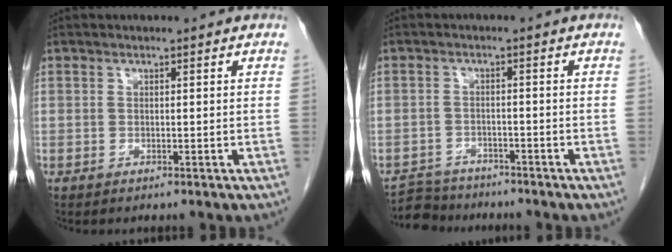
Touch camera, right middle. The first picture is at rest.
{"total": 4.8, "force": [-4.6, 1.4, -0.5], "torque": [0.013, -0.006, -0.080]}